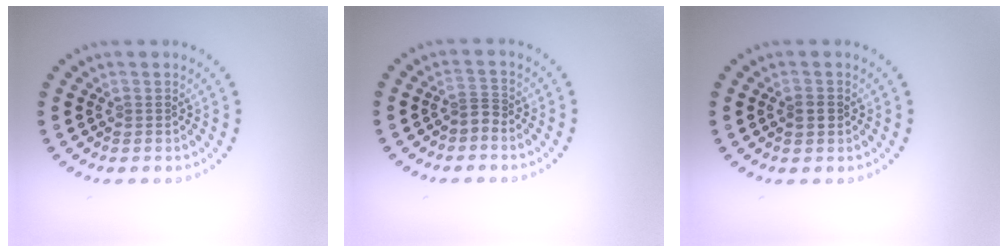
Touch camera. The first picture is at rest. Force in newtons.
{"total": 1.2, "press": 0.8, "slide": 0.9}
{"total": 1.7, "press": 1.7, "slide": 0.2}